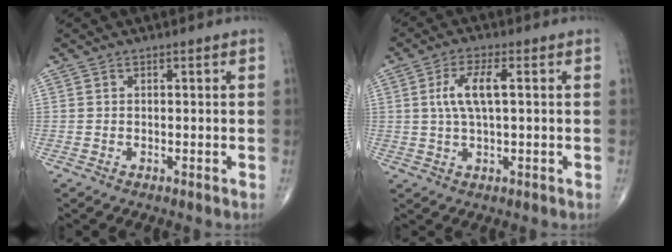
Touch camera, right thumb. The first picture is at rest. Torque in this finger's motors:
{"motor_torque": [0.11, 0.11, 0.35, 0.22, 0.25]}